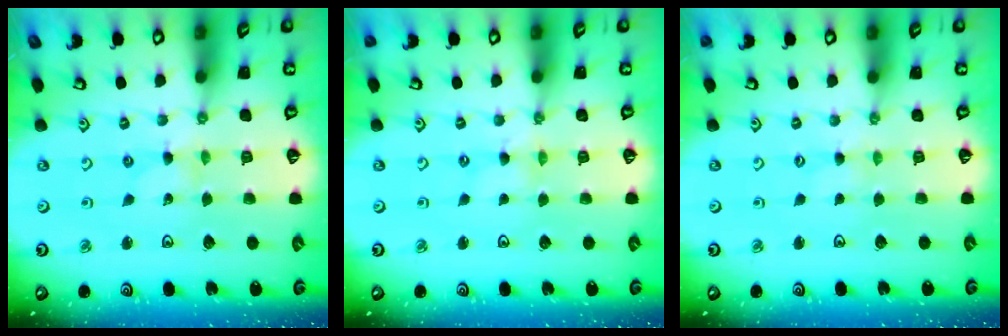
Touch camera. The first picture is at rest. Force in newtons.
{"total": 0.5, "press": 0.5, "slide": 0.2}
{"total": 0.5, "press": 0.5, "slide": 0.1}